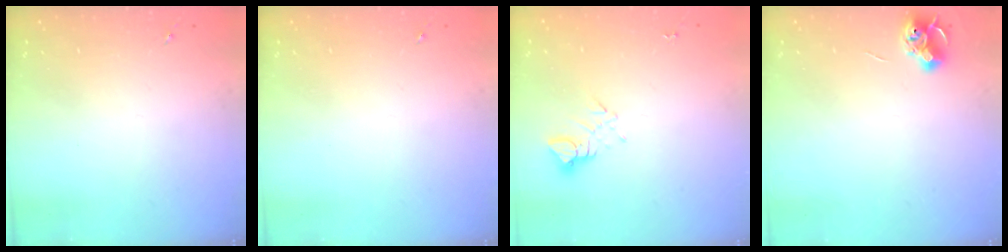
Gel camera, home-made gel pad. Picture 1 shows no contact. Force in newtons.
{"total": 0.0}
{"total": 3.2, "press": 3.2, "slide": 0.2}
{"total": 6.5, "press": 6.5, "slide": 0.8}